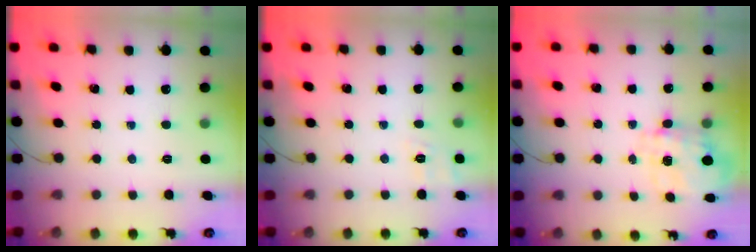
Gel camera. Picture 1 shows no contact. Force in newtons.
{"total": 2.5, "press": 1.4, "slide": 2.0}
{"total": 3.5, "press": 3.4, "slide": 1.0}